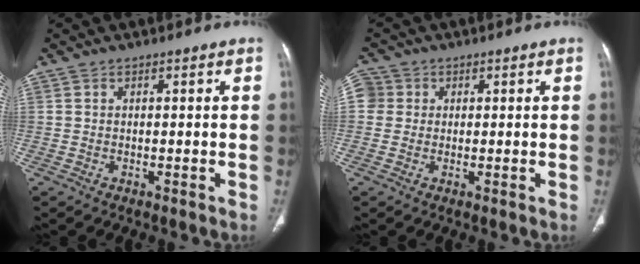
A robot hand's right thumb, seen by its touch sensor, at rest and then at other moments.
{"total": 3.7, "force": [0.7, 3.6, 0.6], "torque": [0.003, 0.007, 0.011]}